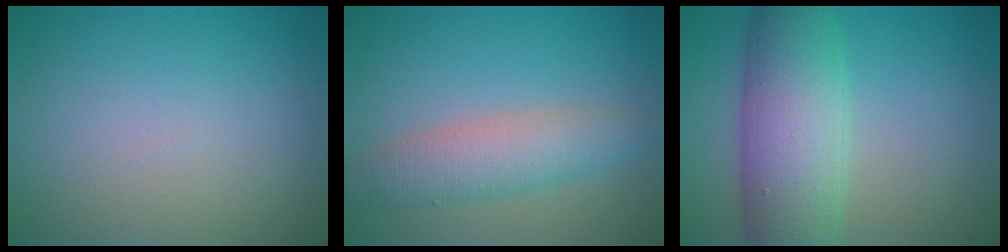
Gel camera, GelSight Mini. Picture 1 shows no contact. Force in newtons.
{"total": 4.3, "press": 4.3, "slide": 0.1}
{"total": 8.7, "press": 8.7, "slide": 0.2}